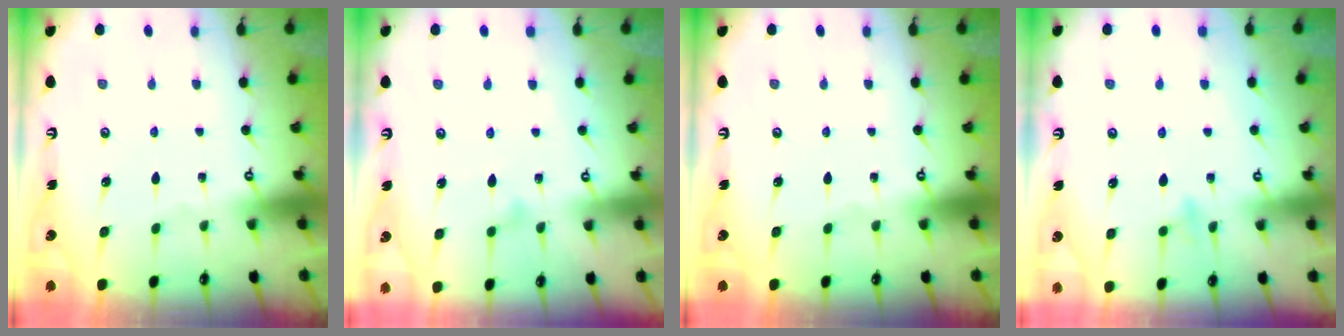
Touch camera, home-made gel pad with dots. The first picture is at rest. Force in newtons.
{"total": 8.3, "press": 8.3, "slide": 0.5}
{"total": 0.0}
{"total": 6.6, "press": 6.6, "slide": 0.6}